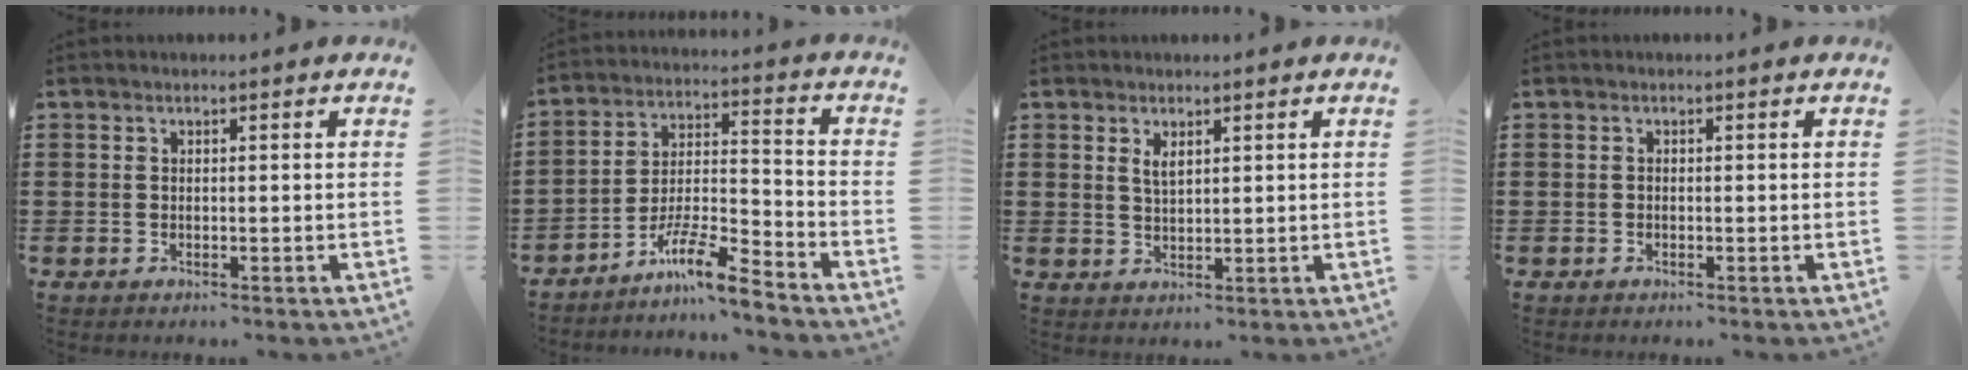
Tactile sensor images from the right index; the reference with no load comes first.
{"total": 9.2, "force": [-7.5, 0.8, 5.2], "torque": [-0.097, 0.012, -0.145]}
{"total": 2.0, "force": [1.3, 0.7, 1.3], "torque": [-0.029, 0.003, 0.022]}
{"total": 0.0}